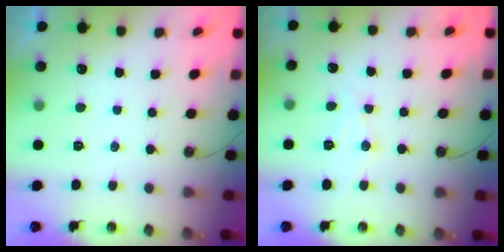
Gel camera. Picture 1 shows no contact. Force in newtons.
{"total": 7.3, "press": 7.3, "slide": 0.6}